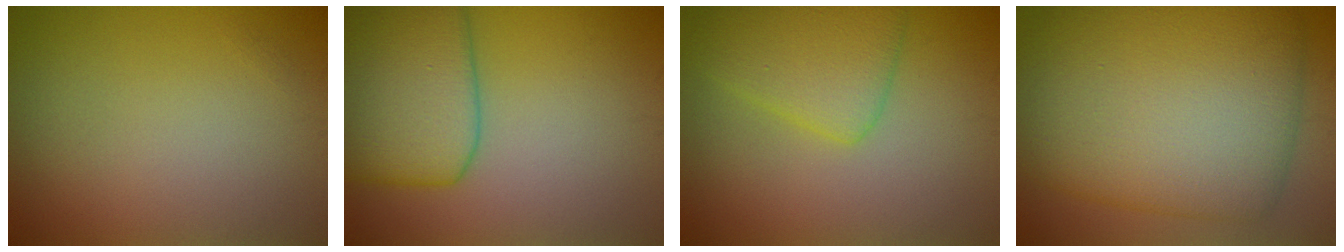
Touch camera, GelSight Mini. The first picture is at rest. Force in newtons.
{"total": 7.8, "press": 7.8, "slide": 0.3}
{"total": 4.5, "press": 4.5, "slide": 0.2}
{"total": 13.5, "press": 13.5, "slide": 0.6}